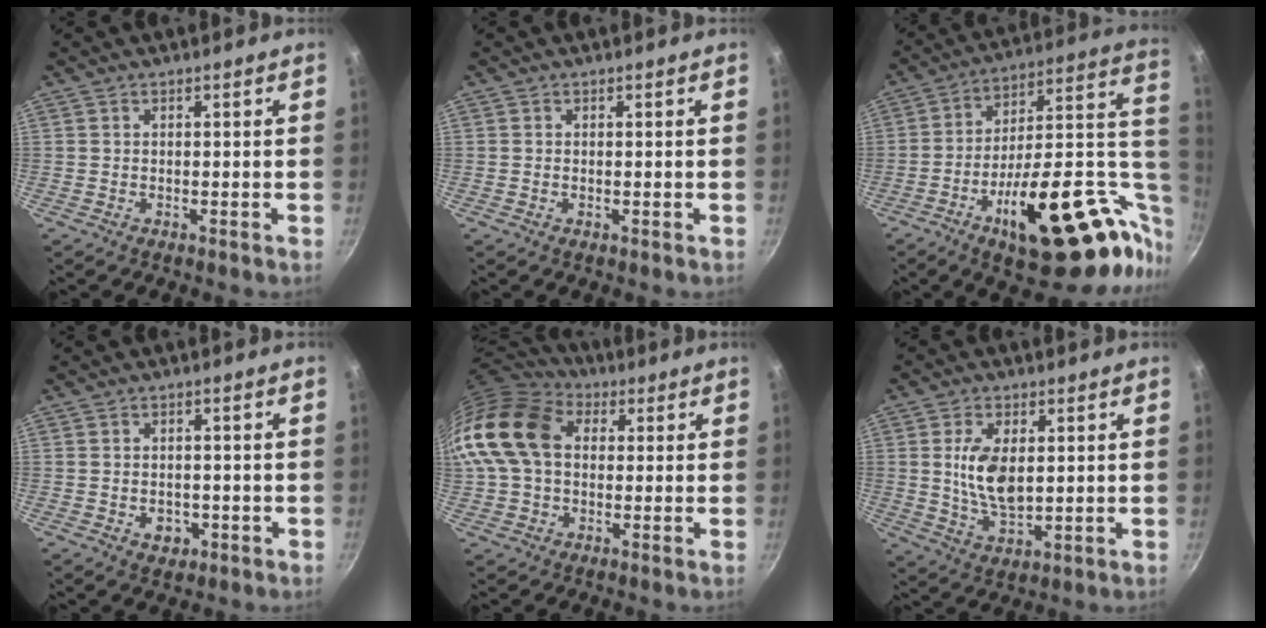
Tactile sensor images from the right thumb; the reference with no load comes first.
{"total": 0.0}
{"total": 31.7, "force": [-6.2, 13.8, 27.9], "torque": [-0.356, 0.023, -0.082]}
{"total": 3.8, "force": [-1.3, 2.9, 2.1], "torque": [-0.021, 0.011, -0.010]}
{"total": 17.3, "force": [2.2, 12.7, 11.6], "torque": [-0.214, 0.031, 0.026]}
{"total": 9.7, "force": [1.5, 5.3, 8.0], "torque": [-0.144, -0.015, 0.033]}